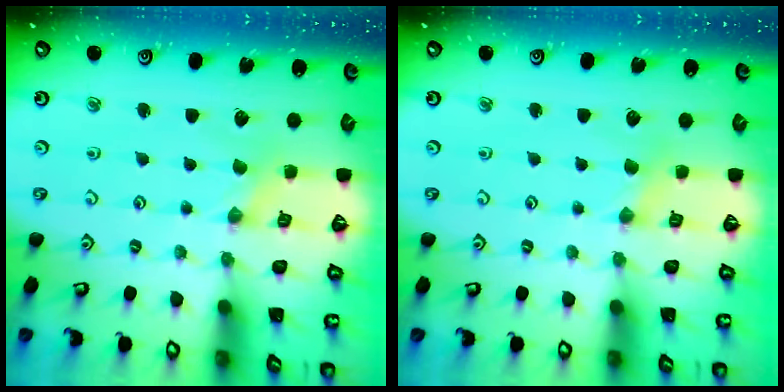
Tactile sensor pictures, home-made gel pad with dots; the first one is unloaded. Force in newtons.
{"total": 2.8, "press": 2.8, "slide": 0.4}